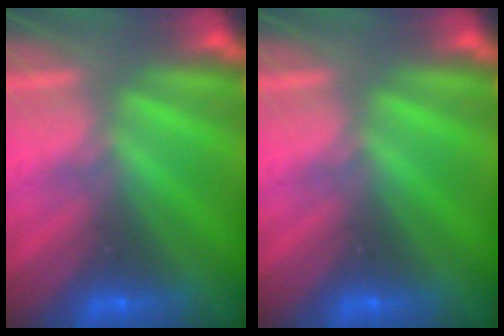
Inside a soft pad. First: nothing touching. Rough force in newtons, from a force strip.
{"total": 0.0}